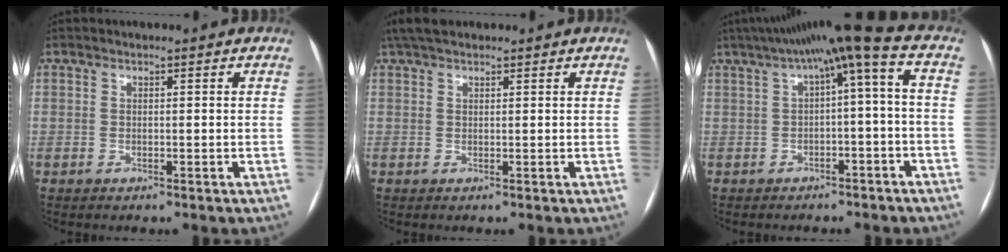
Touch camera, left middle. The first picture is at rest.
{"total": 4.5, "force": [3.6, 1.5, 2.2], "torque": [-0.041, 0.030, 0.066]}
{"total": 10.3, "force": [1.5, 1.1, 10.1], "torque": [-0.167, 0.056, 0.022]}